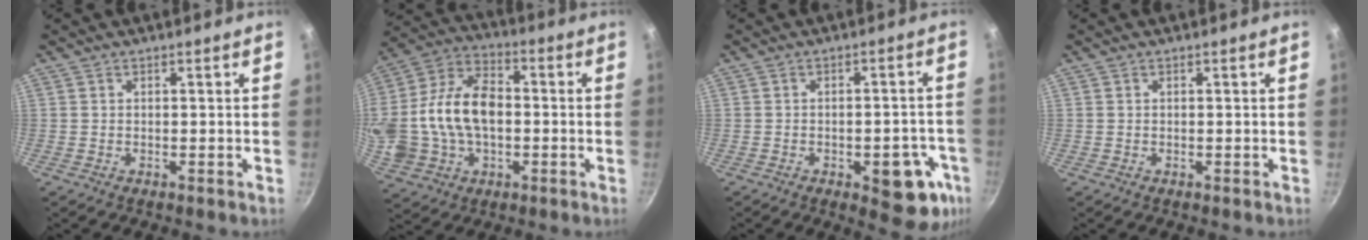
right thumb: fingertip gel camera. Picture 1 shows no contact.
{"total": 20.5, "force": [-0.6, 13.8, 15.2], "torque": [-0.288, 0.035, -0.011]}
{"total": 12.0, "force": [-4.7, 5.4, 9.7], "torque": [-0.064, 0.019, -0.055]}
{"total": 0.0}